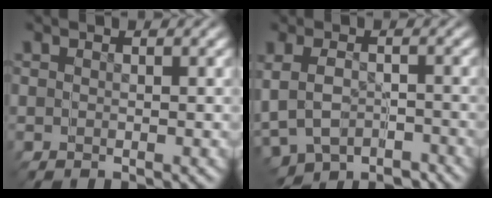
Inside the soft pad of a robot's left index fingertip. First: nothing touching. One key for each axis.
{"total": 1.9, "fx": -1.6, "fy": 1.0, "fz": -0.4, "tx": -0.016, "ty": -0.008, "tz": -0.020}